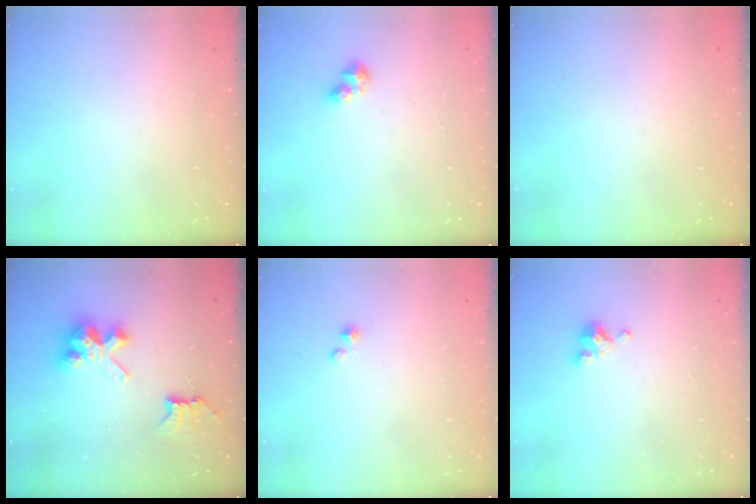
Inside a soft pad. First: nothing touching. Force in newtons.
{"total": 5.6, "press": 5.6, "slide": 0.4}
{"total": 0.0}
{"total": 7.8, "press": 7.7, "slide": 0.5}
{"total": 1.5, "press": 1.5, "slide": 0.0}
{"total": 3.4, "press": 3.4, "slide": 0.2}